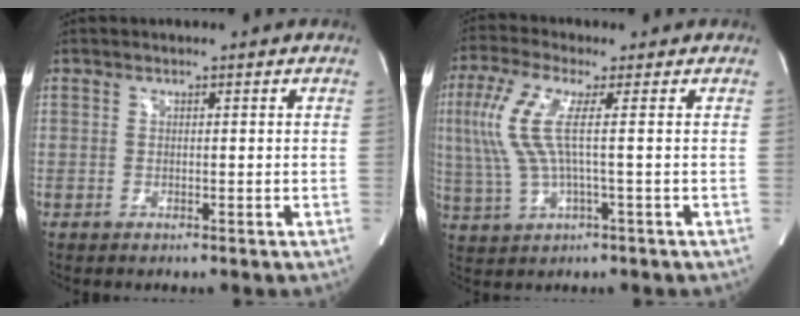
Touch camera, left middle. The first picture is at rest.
{"total": 9.6, "force": [1.3, 1.4, 9.4], "torque": [-0.229, 0.012, 0.024]}